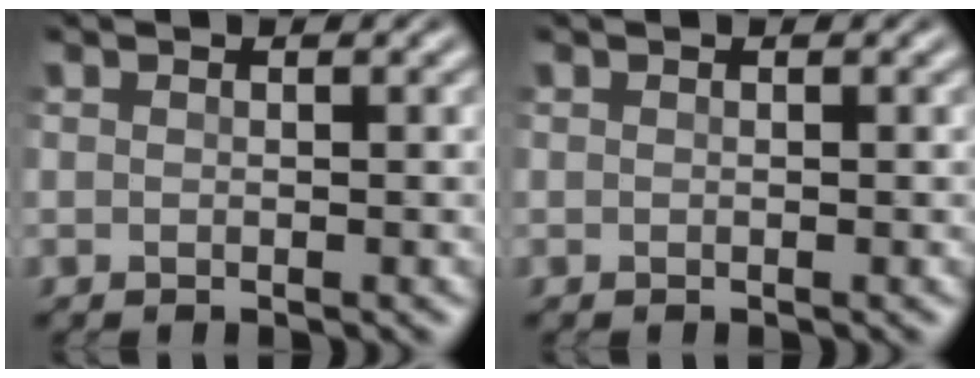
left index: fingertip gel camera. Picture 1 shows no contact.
{"total": 0.0}